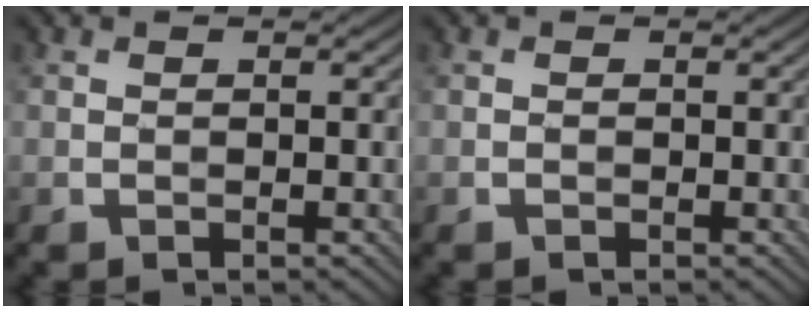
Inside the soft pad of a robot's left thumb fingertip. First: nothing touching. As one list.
[{"total": 0.0}]